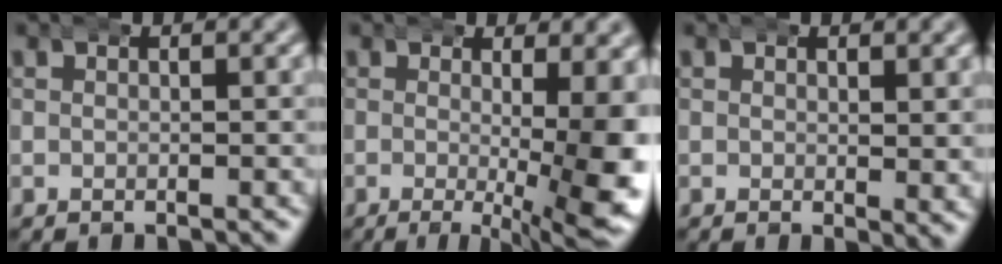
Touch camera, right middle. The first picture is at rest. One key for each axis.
{"total": 9.6, "fx": -3.6, "fy": 2.9, "fz": 8.4, "tx": -0.097, "ty": -0.014, "tz": -0.053}
{"total": 1.1, "fx": 0.4, "fy": 0.3, "fz": 1.0, "tx": -0.011, "ty": -0.005, "tz": 0.008}